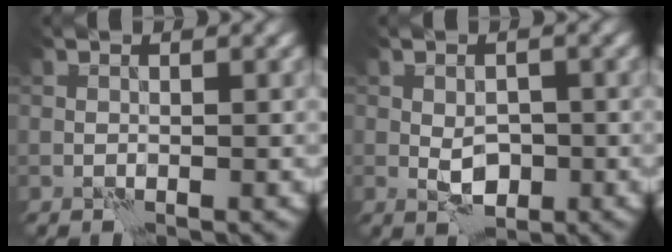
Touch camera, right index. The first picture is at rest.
{"total": 2.7, "force": [-0.7, 1.7, 2.0], "torque": [-0.032, -0.002, -0.011]}